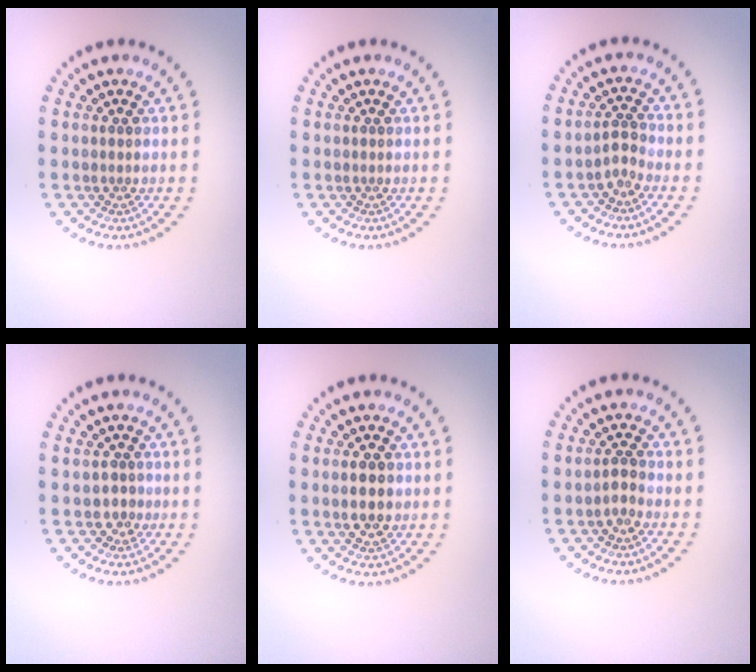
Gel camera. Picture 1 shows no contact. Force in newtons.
{"total": 0.0}
{"total": 1.4, "press": 0.9, "slide": 1.0}
{"total": 1.4, "press": 1.2, "slide": 0.8}
{"total": 2.4, "press": 2.4, "slide": 0.1}
{"total": 1.0, "press": 0.9, "slide": 0.6}